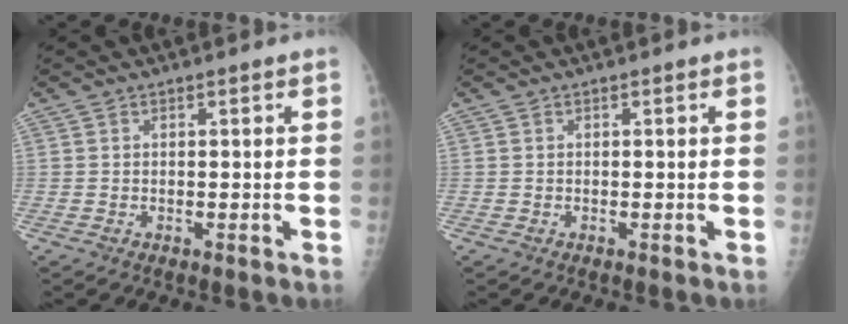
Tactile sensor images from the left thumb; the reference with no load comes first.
{"total": 0.0}